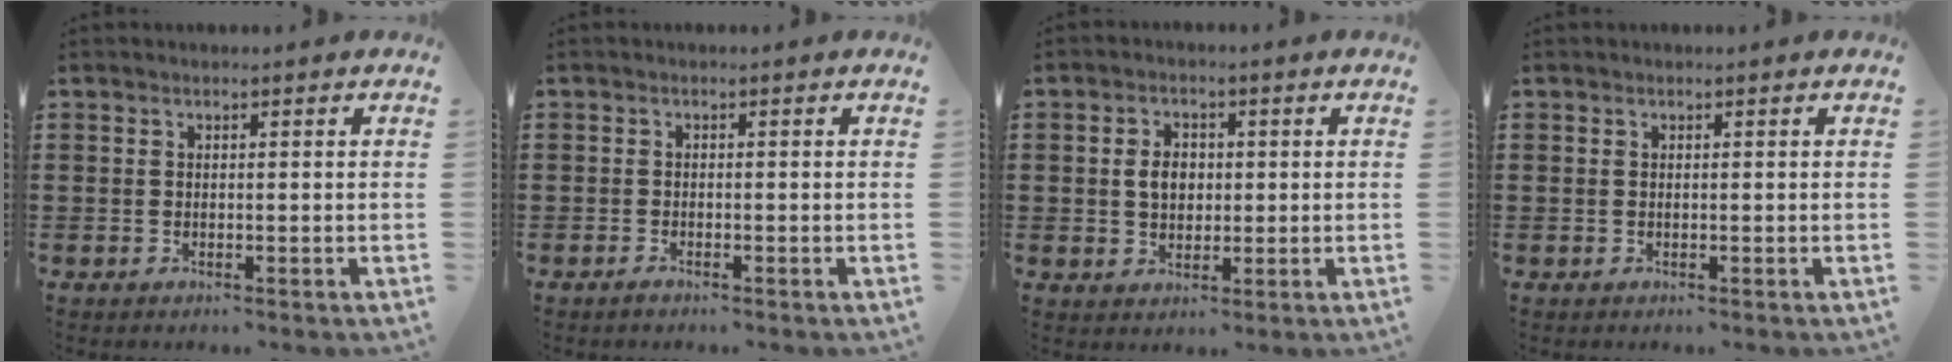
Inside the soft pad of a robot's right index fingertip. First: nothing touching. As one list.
[{"total": 0.8, "force": [-0.7, -0.1, 0.1], "torque": [-0.003, -0.005, -0.014]}, {"total": 3.6, "force": [0.1, 2.6, 2.5], "torque": [-0.046, 0.007, -0.003]}, {"total": 0.0}]